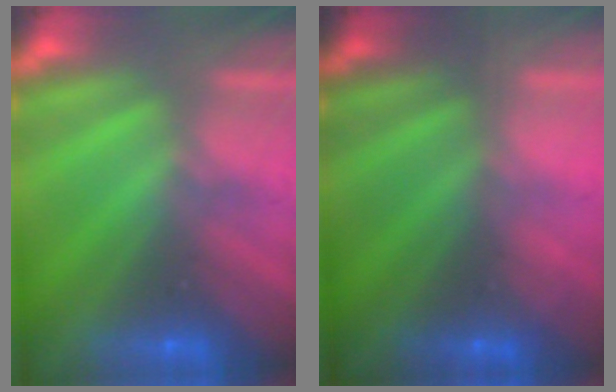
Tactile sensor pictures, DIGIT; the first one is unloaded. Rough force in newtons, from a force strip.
{"total": 1.5}